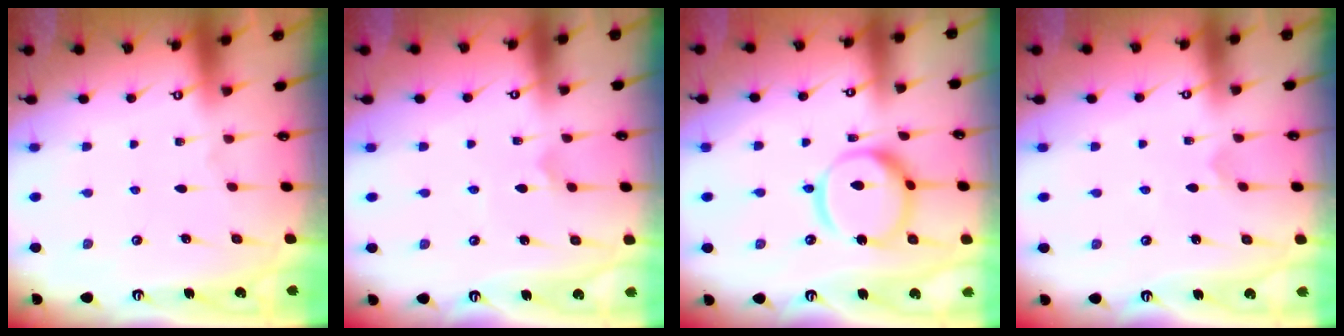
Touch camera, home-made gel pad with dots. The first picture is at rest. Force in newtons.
{"total": 2.3, "press": 2.3, "slide": 0.2}
{"total": 14.1, "press": 14.0, "slide": 1.4}
{"total": 2.4, "press": 2.4, "slide": 0.2}